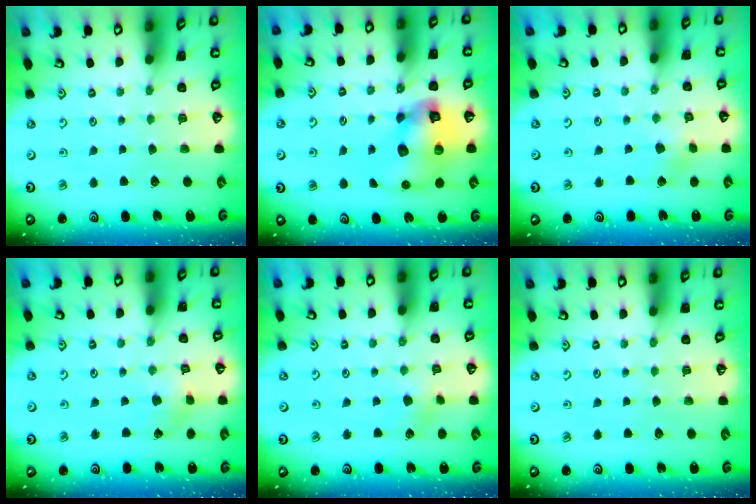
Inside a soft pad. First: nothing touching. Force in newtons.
{"total": 12.4, "press": 12.3, "slide": 2.0}
{"total": 3.1, "press": 3.0, "slide": 0.3}
{"total": 2.6, "press": 2.6, "slide": 0.3}
{"total": 1.8, "press": 1.8, "slide": 0.3}
{"total": 0.0}